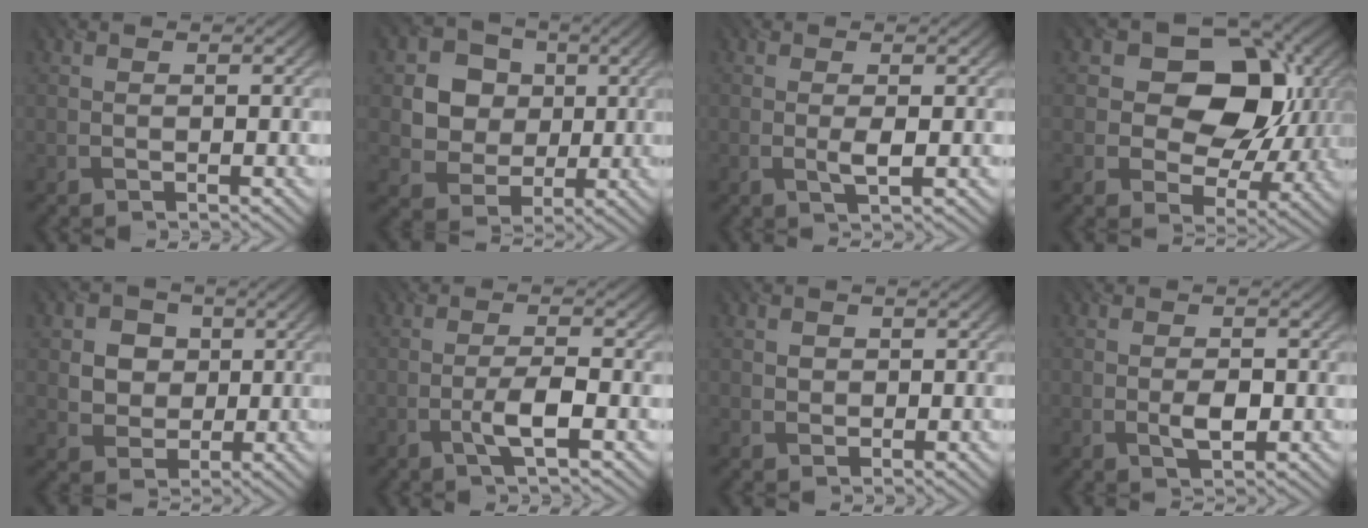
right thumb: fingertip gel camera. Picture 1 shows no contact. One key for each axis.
{"total": 7.7, "fx": 1.5, "fy": 6.7, "fz": 3.3, "tx": -0.090, "ty": 0.000, "tz": 0.019}
{"total": 1.9, "fx": -0.1, "fy": 0.4, "fz": 1.8, "tx": -0.039, "ty": -0.001, "tz": -0.004}
{"total": 15.8, "fx": 3.6, "fy": 11.2, "fz": 10.5, "tx": -0.157, "ty": 0.011, "tz": 0.061}
{"total": 5.5, "fx": 1.3, "fy": 4.8, "fz": 2.4, "tx": -0.077, "ty": -0.002, "tz": 0.013}
{"total": 3.6, "fx": -1.4, "fy": 0.5, "fz": 3.3, "tx": -0.064, "ty": 0.009, "tz": -0.033}
{"total": 1.2, "fx": 0.4, "fy": 1.1, "fz": 0.4, "tx": -0.010, "ty": -0.003, "tz": 0.006}
{"total": 2.9, "fx": -0.5, "fy": 1.5, "fz": 2.4, "tx": -0.042, "ty": -0.003, "tz": -0.007}